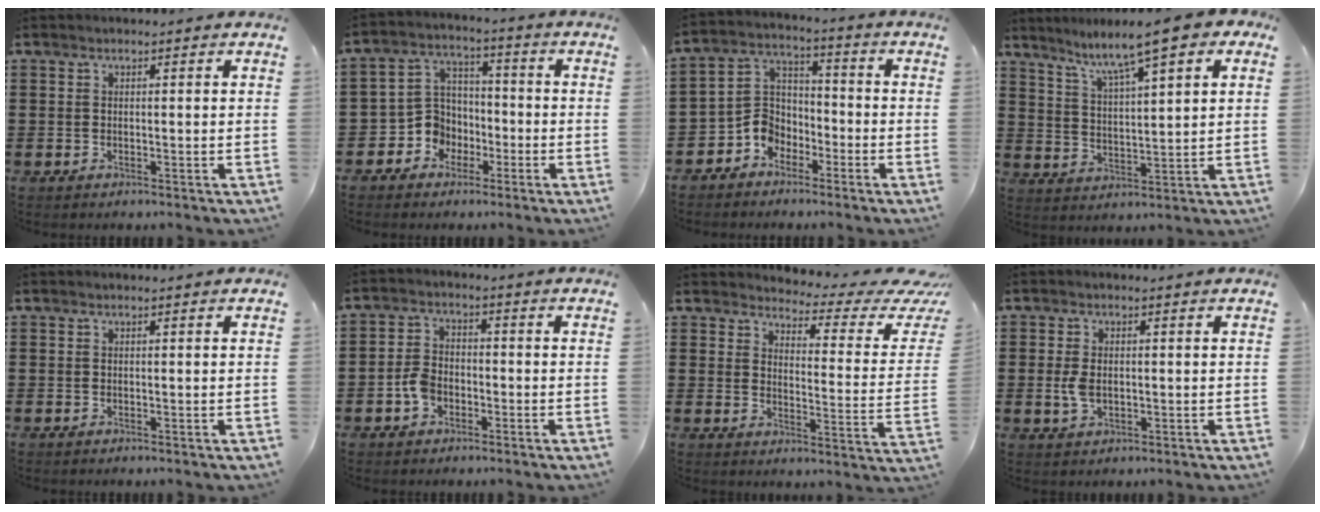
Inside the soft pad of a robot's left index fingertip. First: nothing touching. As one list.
[{"total": 6.9, "force": [-2.7, 6.1, 1.7], "torque": [-0.070, 0.004, -0.055]}, {"total": 5.8, "force": [-3.9, 4.2, 0.9], "torque": [-0.047, 0.006, -0.085]}, {"total": 7.4, "force": [5.5, 0.4, 5.0], "torque": [-0.109, -0.024, 0.087]}, {"total": 0.0}, {"total": 3.9, "force": [-1.8, 2.7, 2.3], "torque": [-0.063, 0.000, -0.040]}, {"total": 3.8, "force": [3.1, 0.9, 2.0], "torque": [-0.043, -0.030, 0.043]}, {"total": 3.2, "force": [-0.1, 1.9, 2.5], "torque": [-0.073, -0.004, -0.009]}]